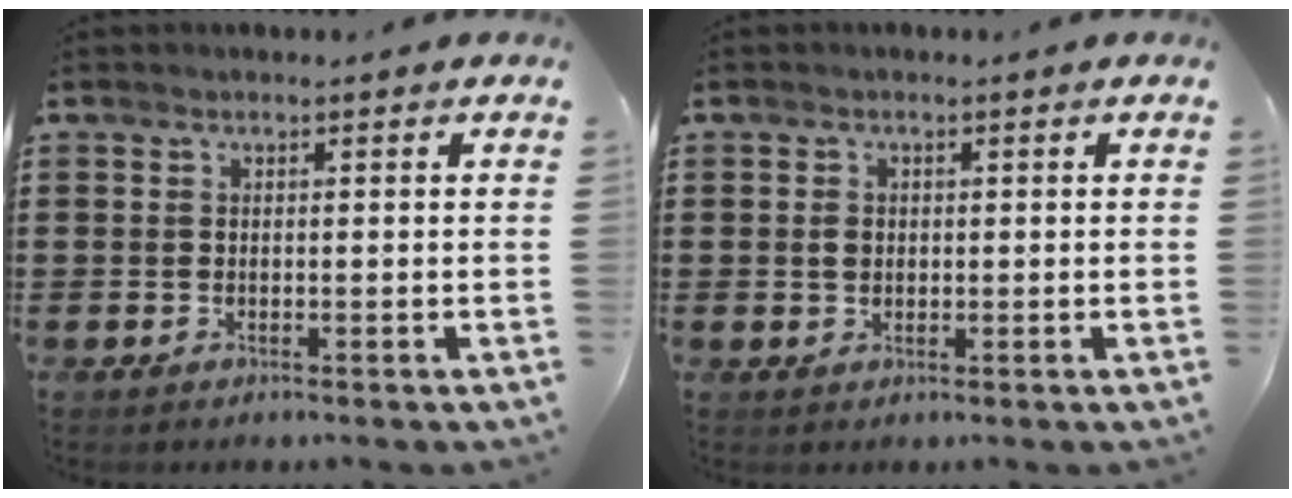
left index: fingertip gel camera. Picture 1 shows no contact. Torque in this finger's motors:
{"motor_torque": [0.26, 0.23, 0.14, 0.01]}